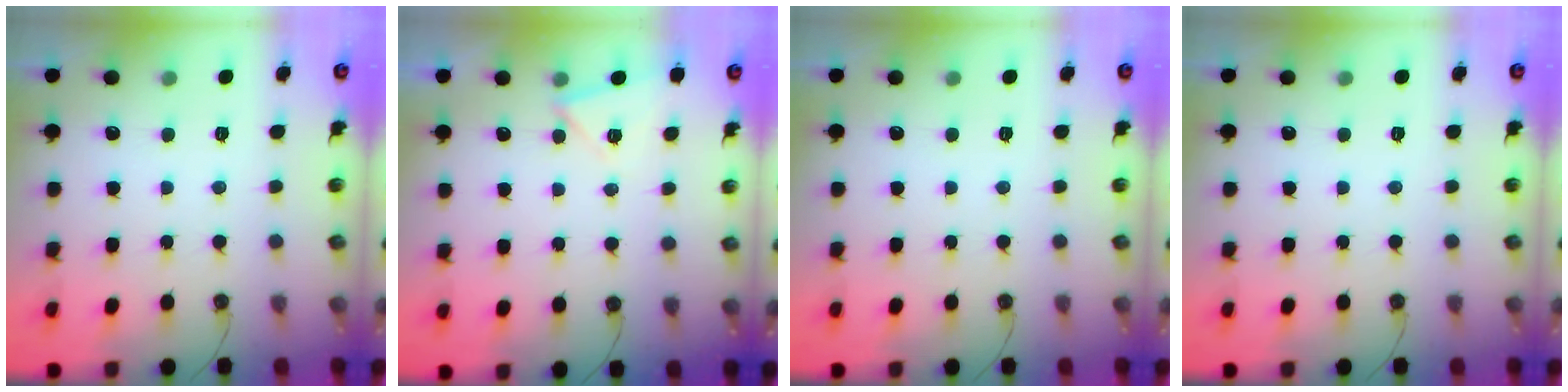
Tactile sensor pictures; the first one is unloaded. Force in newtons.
{"total": 6.6, "press": 6.2, "slide": 2.4}
{"total": 0.0}
{"total": 0.0}